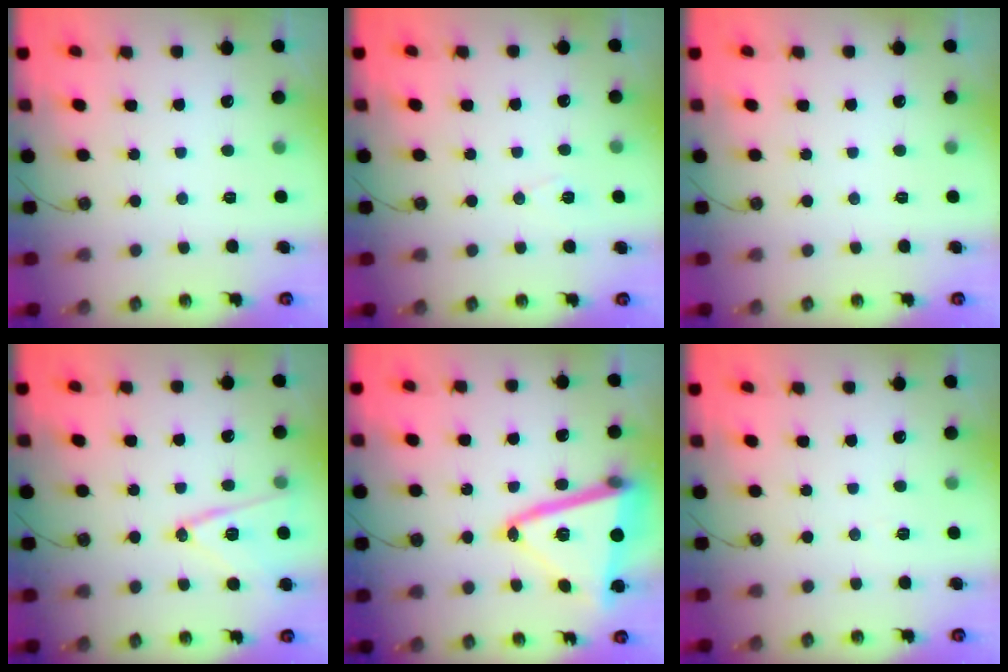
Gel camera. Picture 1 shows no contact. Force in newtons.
{"total": 6.3, "press": 4.2, "slide": 4.6}
{"total": 0.0}
{"total": 13.4, "press": 13.1, "slide": 2.6}
{"total": 18.7, "press": 18.5, "slide": 2.8}
{"total": 2.9, "press": 2.2, "slide": 1.9}